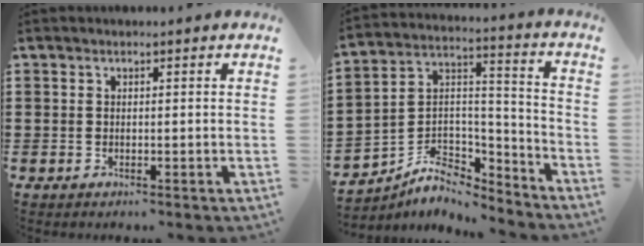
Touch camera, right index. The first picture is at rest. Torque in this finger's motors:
{"motor_torque": [-0.31, -0.68, 0.13, -0.01]}